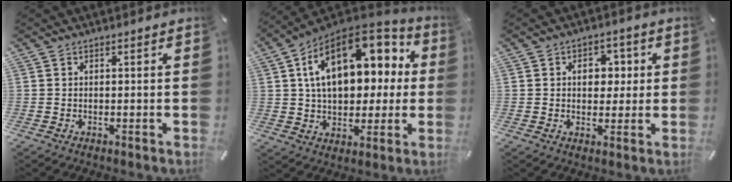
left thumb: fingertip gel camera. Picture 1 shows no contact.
{"total": 19.7, "force": [6.5, 12.8, 13.5], "torque": [-0.229, -0.024, 0.115]}
{"total": 6.2, "force": [0.8, 4.8, 3.9], "torque": [-0.046, -0.003, 0.004]}